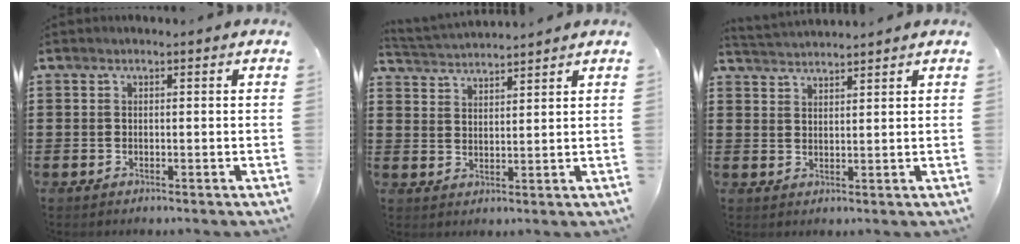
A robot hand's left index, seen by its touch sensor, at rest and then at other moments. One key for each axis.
{"total": 2.6, "fx": 2.6, "fy": -0.1, "fz": -0.2, "tx": -0.009, "ty": -0.012, "tz": 0.045}
{"total": 2.2, "fx": 2.2, "fy": -0.2, "fz": -0.3, "tx": -0.002, "ty": -0.007, "tz": 0.042}